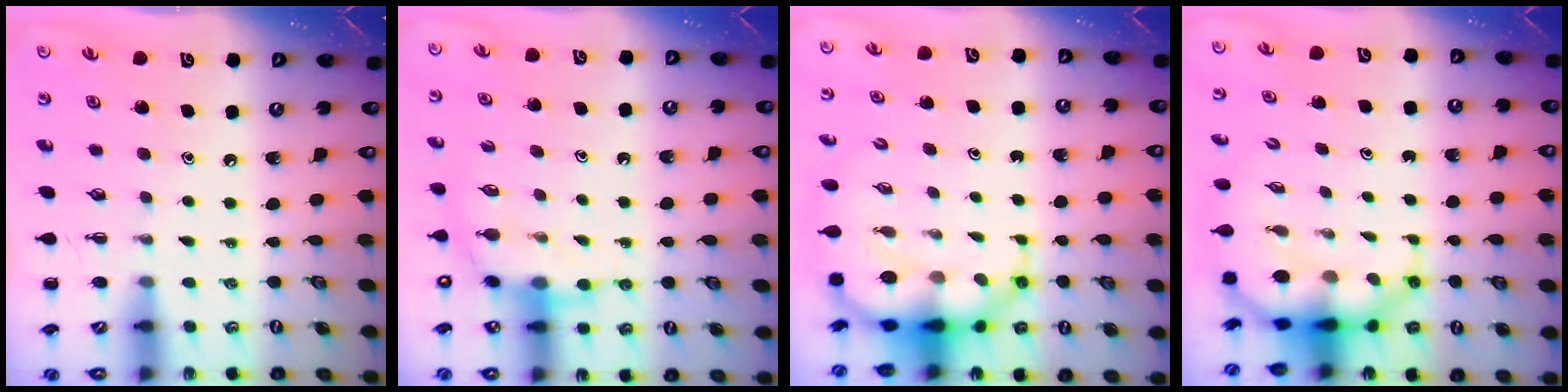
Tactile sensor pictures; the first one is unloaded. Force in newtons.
{"total": 8.1, "press": 8.0, "slide": 0.5}
{"total": 8.3, "press": 7.9, "slide": 2.4}
{"total": 7.6, "press": 7.1, "slide": 2.5}